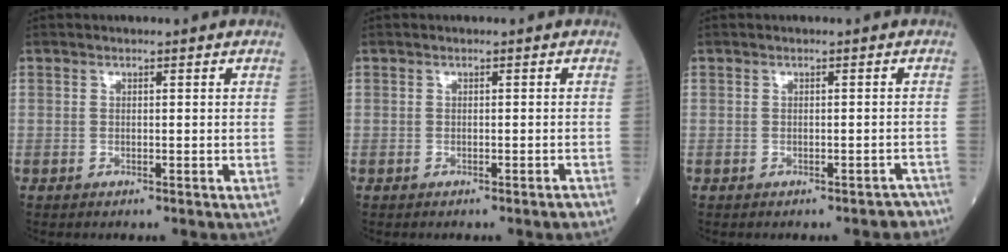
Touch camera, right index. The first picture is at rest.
{"total": 0.8, "force": [-0.6, -0.1, 0.5], "torque": [-0.013, -0.001, -0.006]}
{"total": 3.3, "force": [-2.8, 1.2, 1.2], "torque": [-0.003, 0.001, -0.029]}